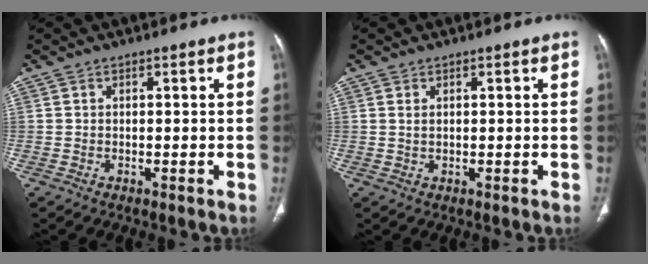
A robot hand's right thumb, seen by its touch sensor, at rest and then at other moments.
{"total": 1.0, "force": [0.5, 0.5, 0.8], "torque": [-0.019, 0.002, 0.015]}